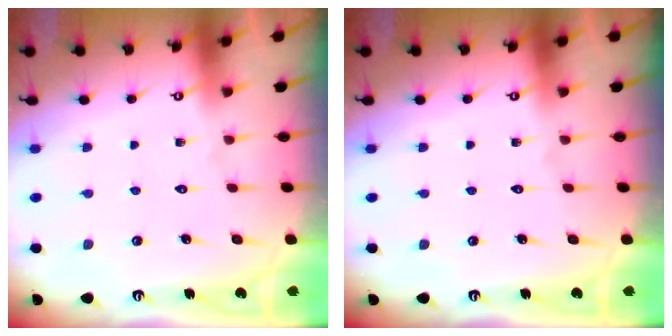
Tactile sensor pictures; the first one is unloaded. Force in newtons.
{"total": 0.0}